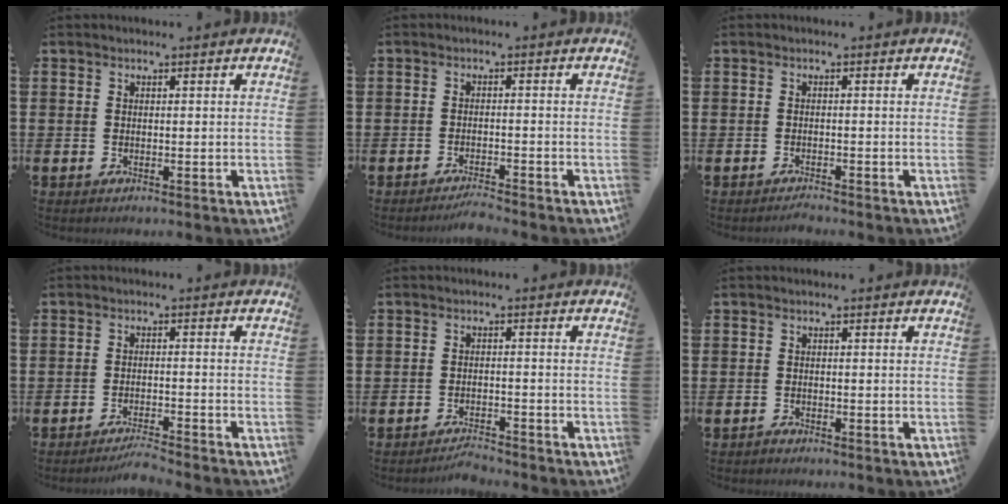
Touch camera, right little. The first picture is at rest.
{"total": 1.8, "force": [-1.7, -0.1, 0.5], "torque": [-0.009, 0.004, -0.034]}
{"total": 0.9, "force": [-0.9, 0.0, 0.1], "torque": [-0.004, -0.002, -0.017]}
{"total": 2.5, "force": [-2.3, -0.2, 0.9], "torque": [-0.014, 0.007, -0.046]}
{"total": 1.9, "force": [-1.9, 0.0, 0.2], "torque": [-0.008, 0.005, -0.040]}
{"total": 0.6, "force": [-0.6, 0.1, 0.0], "torque": [-0.002, -0.002, -0.012]}